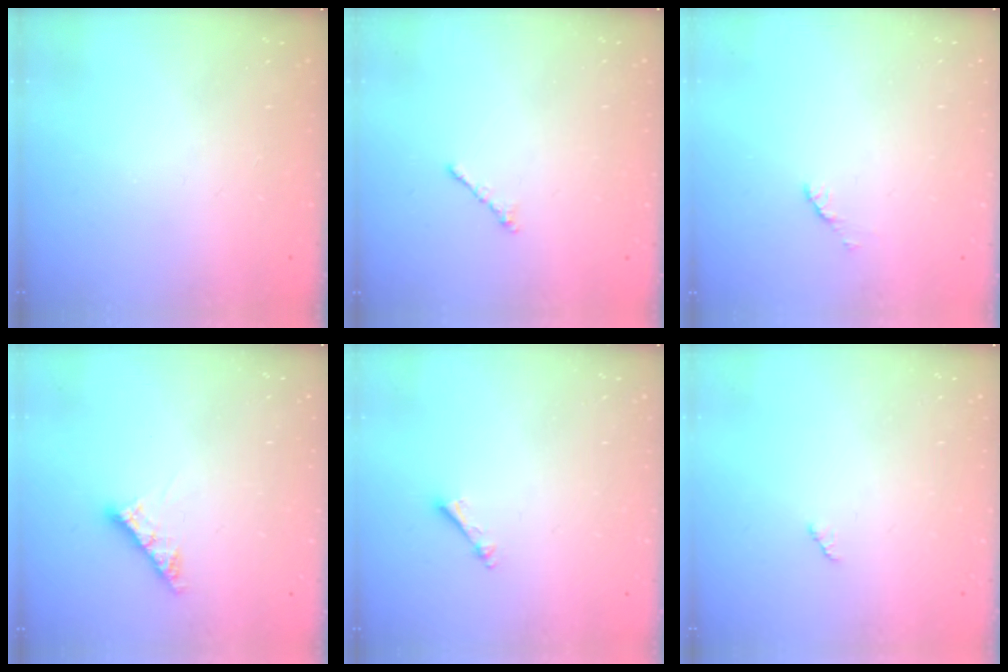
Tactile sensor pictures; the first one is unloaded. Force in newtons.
{"total": 0.9, "press": 0.7, "slide": 0.5}
{"total": 2.8, "press": 2.7, "slide": 0.4}
{"total": 6.9, "press": 6.8, "slide": 0.7}
{"total": 2.4, "press": 2.3, "slide": 0.4}
{"total": 2.8, "press": 2.8, "slide": 0.4}